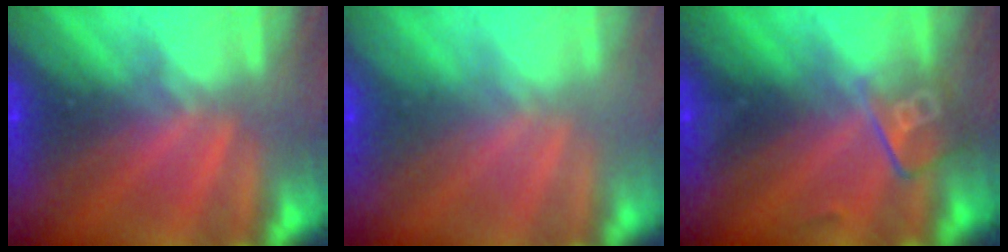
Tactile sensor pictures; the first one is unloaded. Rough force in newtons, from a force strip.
{"total": 2.8}
{"total": 2.8}